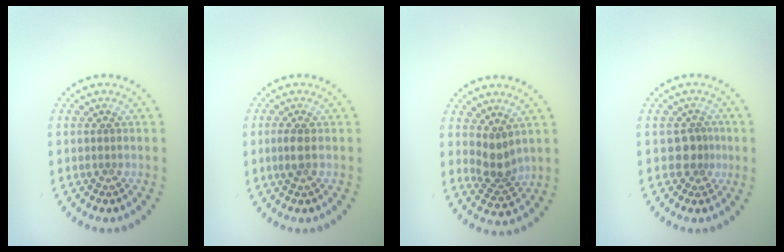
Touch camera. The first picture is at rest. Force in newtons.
{"total": 1.3, "press": 1.3, "slide": 0.2}
{"total": 2.6, "press": 2.0, "slide": 1.6}
{"total": 2.0, "press": 1.6, "slide": 1.2}